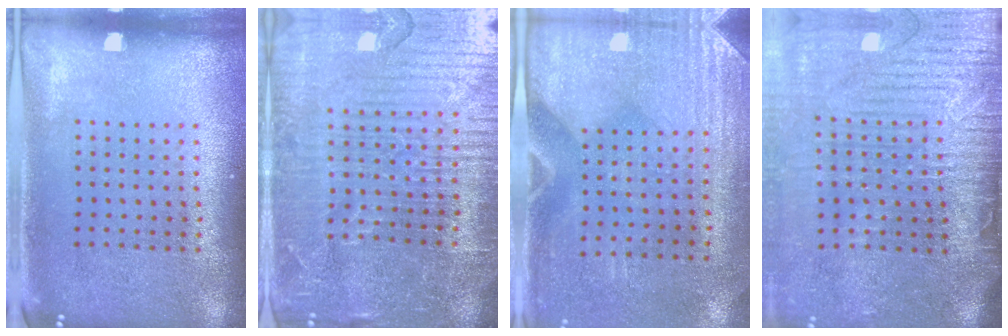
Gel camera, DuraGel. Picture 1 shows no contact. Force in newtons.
{"total": 5.3, "press": 4.8, "slide": 2.3}
{"total": 3.0, "press": 2.6, "slide": 1.5}
{"total": 4.2, "press": 3.6, "slide": 2.1}